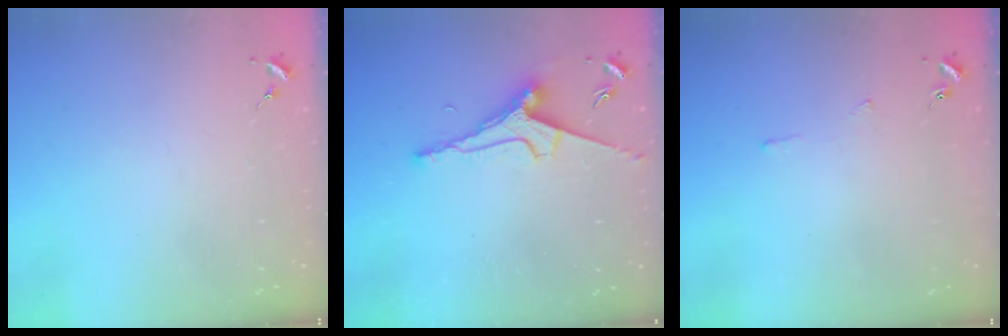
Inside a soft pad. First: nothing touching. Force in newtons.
{"total": 7.6, "press": 7.5, "slide": 0.9}
{"total": 2.5, "press": 2.5, "slide": 0.3}